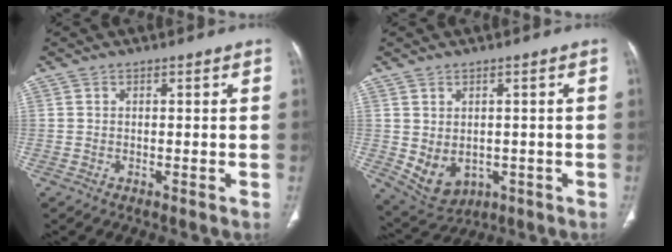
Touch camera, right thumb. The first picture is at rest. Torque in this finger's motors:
{"motor_torque": [-0.33, 0.33, 0.29, 0.38, 0.02]}